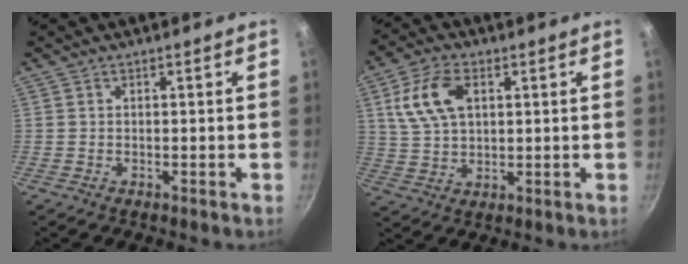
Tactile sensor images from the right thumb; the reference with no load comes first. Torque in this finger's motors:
{"motor_torque": [-1.11, 1.25, 0.10, -0.07, 0.23]}